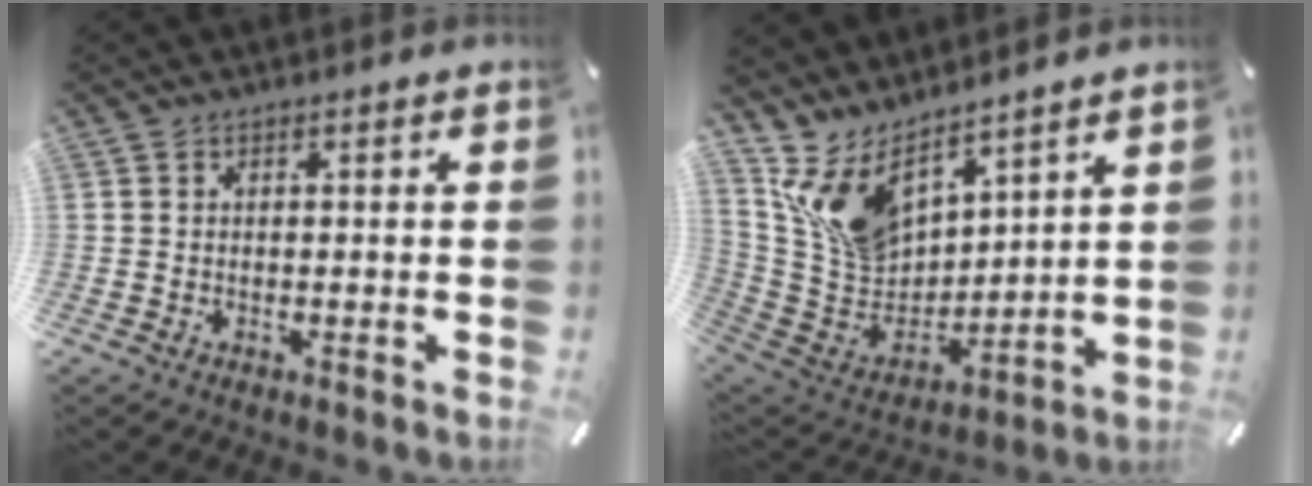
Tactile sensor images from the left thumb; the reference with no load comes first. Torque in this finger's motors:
{"motor_torque": [1.86, 0.32, 1.11, -1.65, 0.29]}